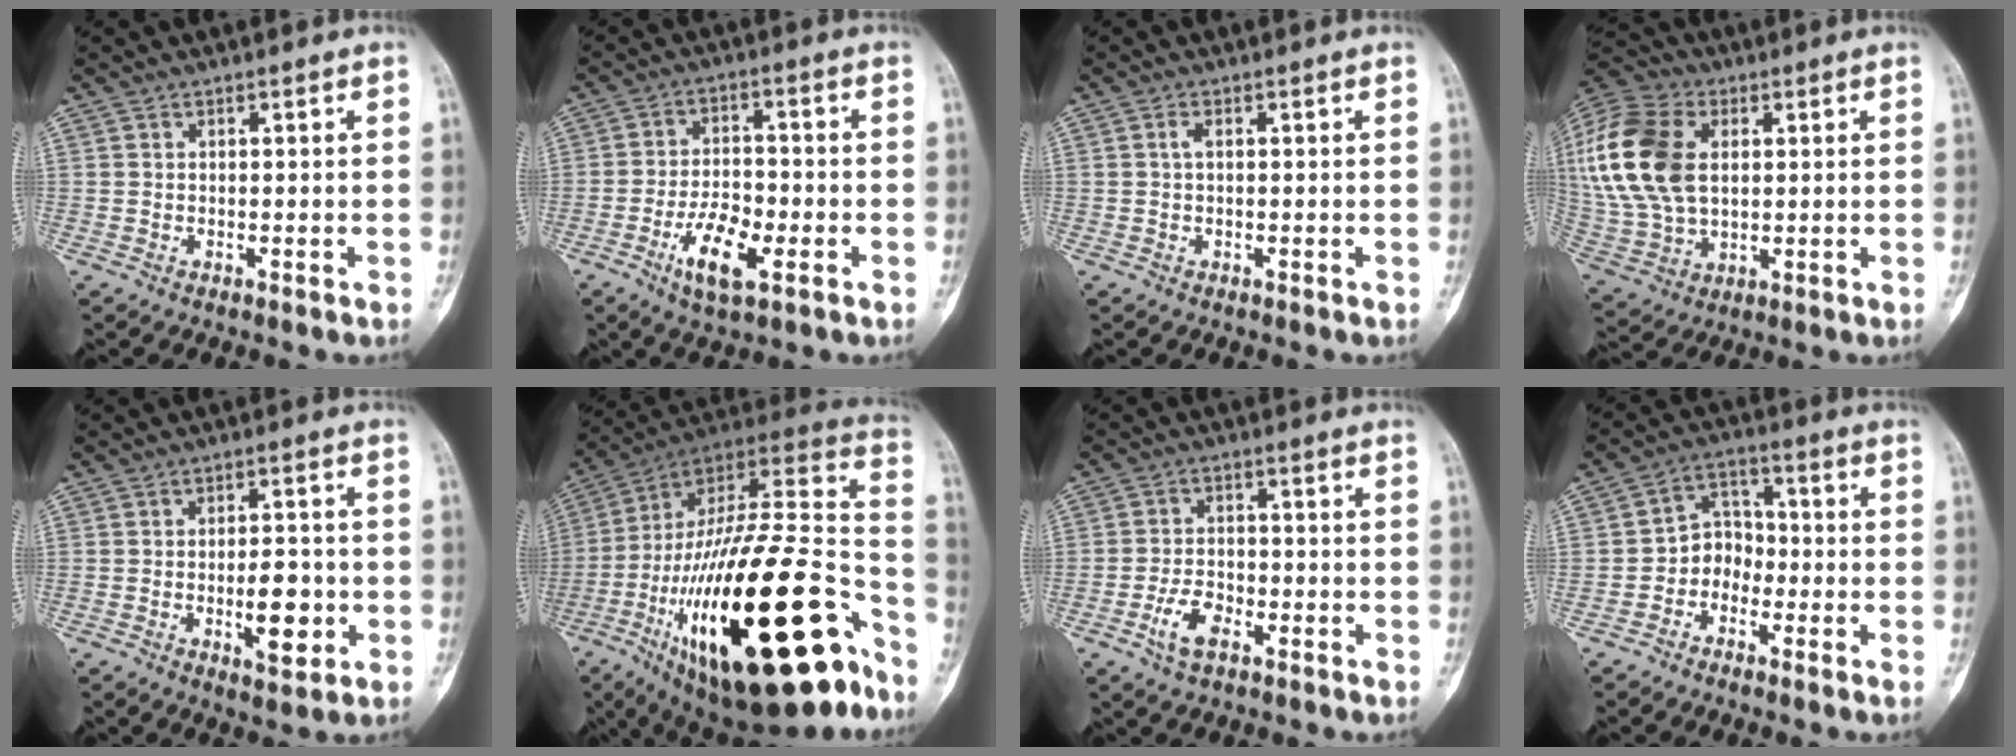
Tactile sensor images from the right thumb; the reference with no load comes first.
{"total": 9.3, "force": [-3.8, 3.9, 7.6], "torque": [-0.133, 0.014, -0.067]}
{"total": 1.0, "force": [0.1, 0.4, 0.9], "torque": [-0.023, 0.000, 0.000]}
{"total": 22.7, "force": [4.6, 14.8, 16.6], "torque": [-0.375, 0.007, 0.088]}
{"total": 7.9, "force": [-1.9, 3.6, 6.8], "torque": [-0.082, 0.008, -0.022]}
{"total": 42.4, "force": [-17.5, 15.3, 35.4], "torque": [-0.544, 0.053, -0.277]}
{"total": 5.9, "force": [-2.9, 3.0, 4.1], "torque": [-0.076, 0.016, -0.055]}
{"total": 6.1, "force": [-2.4, 5.0, 2.6], "torque": [-0.006, 0.033, -0.057]}